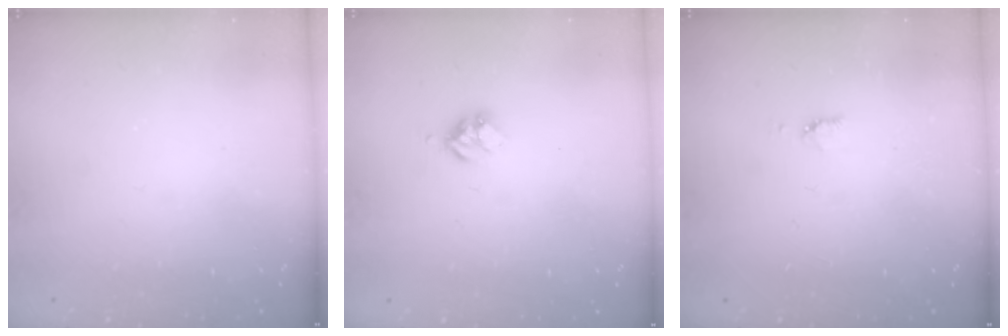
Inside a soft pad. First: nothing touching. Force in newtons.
{"total": 3.0, "press": 2.9, "slide": 0.4}
{"total": 4.1, "press": 4.0, "slide": 0.6}